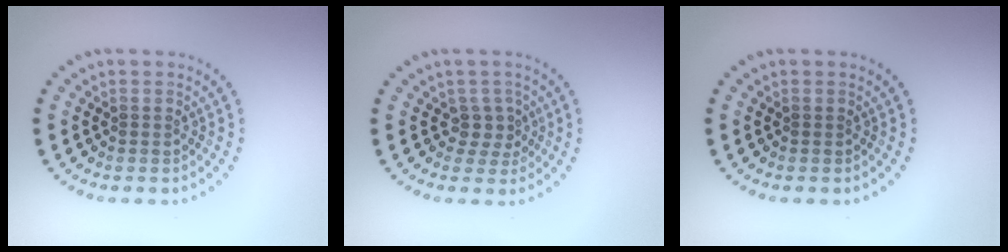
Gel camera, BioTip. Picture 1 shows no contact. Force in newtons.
{"total": 1.9, "press": 1.4, "slide": 1.2}
{"total": 0.0}